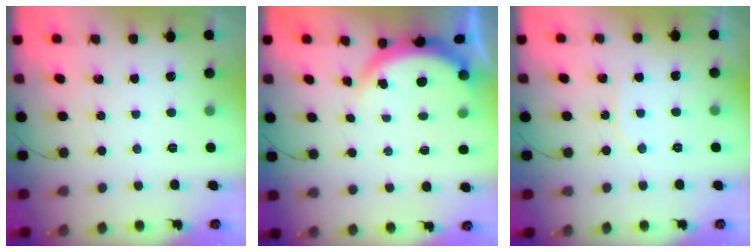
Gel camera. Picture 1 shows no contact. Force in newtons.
{"total": 3.7, "press": 3.6, "slide": 0.6}
{"total": 4.4, "press": 4.4, "slide": 0.5}